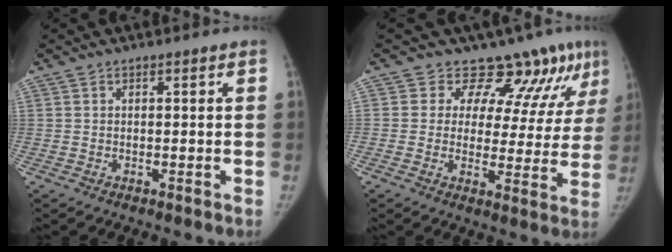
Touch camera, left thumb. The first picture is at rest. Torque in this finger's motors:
{"motor_torque": [-0.21, -0.03, -0.12, -0.21, -0.08]}